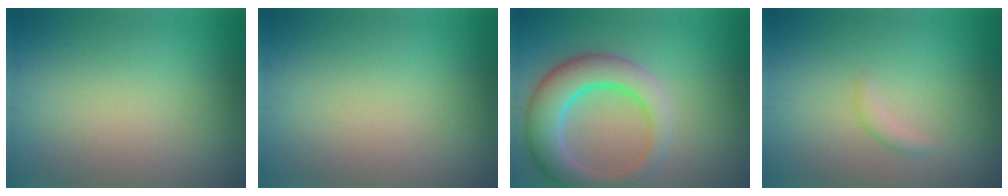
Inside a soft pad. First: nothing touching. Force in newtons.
{"total": 0.0}
{"total": 7.1, "press": 7.0, "slide": 0.3}
{"total": 1.0, "press": 1.0, "slide": 0.1}